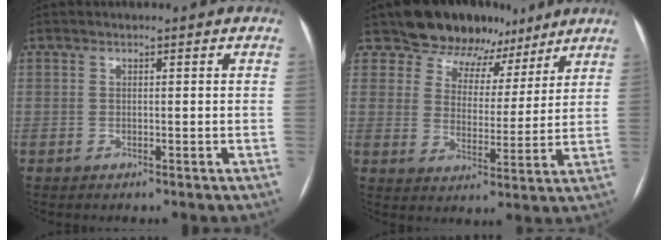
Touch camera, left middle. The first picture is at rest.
{"total": 11.1, "force": [8.8, 6.6, 1.6], "torque": [-0.010, 0.012, 0.121]}